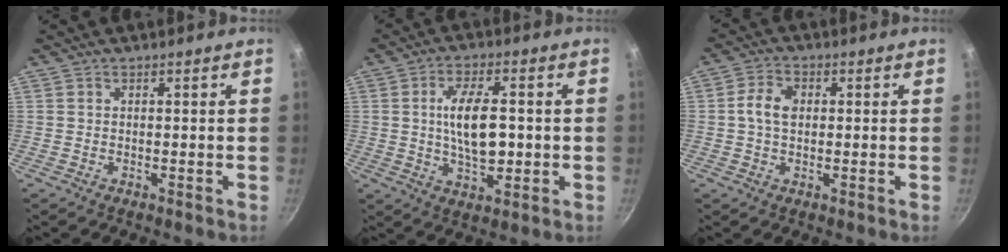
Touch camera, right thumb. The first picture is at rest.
{"total": 10.9, "force": [0.2, 5.1, 9.7], "torque": [-0.155, 0.006, 0.006]}
{"total": 5.2, "force": [0.5, 3.5, 3.9], "torque": [-0.072, 0.011, 0.001]}